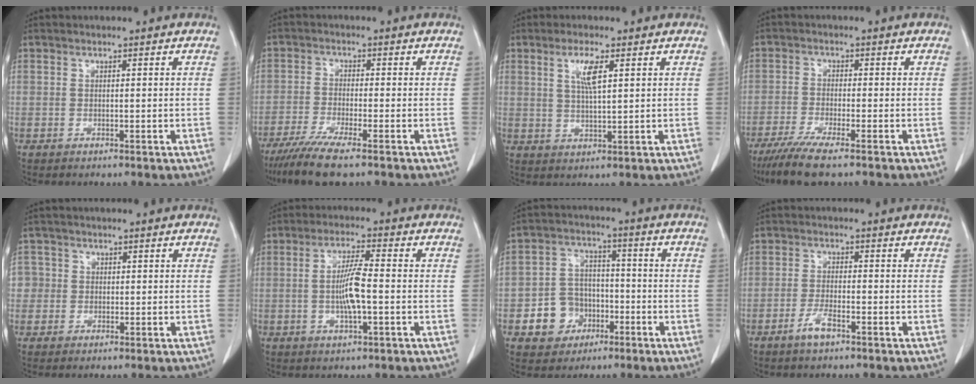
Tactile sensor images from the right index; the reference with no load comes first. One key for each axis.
{"total": 7.6, "fx": -5.9, "fy": 0.1, "fz": 4.9, "tx": -0.084, "ty": -0.022, "tz": -0.101}
{"total": 4.5, "fx": 1.9, "fy": 0.5, "fz": 4.0, "tx": -0.082, "ty": -0.002, "tz": 0.038}
{"total": 7.0, "fx": -5.4, "fy": 0.1, "fz": 4.6, "tx": -0.080, "ty": -0.020, "tz": -0.092}
{"total": 2.9, "fx": 0.1, "fy": 2.9, "fz": 0.0, "tx": 0.018, "ty": 0.010, "tz": 0.001}
{"total": 6.4, "fx": -0.6, "fy": 0.7, "fz": 6.3, "tx": -0.122, "ty": 0.000, "tz": -0.012}
{"total": 7.9, "fx": -3.0, "fy": 6.8, "fz": 2.5, "tx": -0.052, "ty": 0.021, "tz": -0.039}
{"total": 3.2, "fx": -2.1, "fy": 0.6, "fz": 2.3, "tx": -0.049, "ty": 0.000, "tz": -0.039}